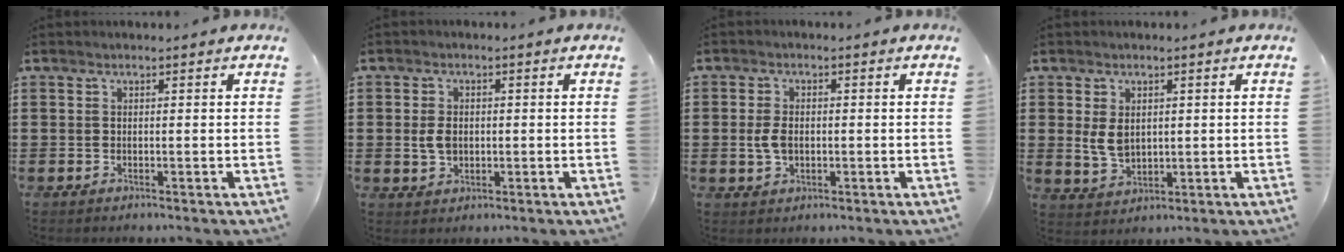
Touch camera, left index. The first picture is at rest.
{"total": 3.4, "force": [0.1, 2.3, 2.5], "torque": [-0.065, 0.002, -0.004]}
{"total": 3.5, "force": [-0.1, 2.2, 2.8], "torque": [-0.076, -0.002, -0.008]}
{"total": 4.1, "force": [0.8, 2.9, 2.7], "torque": [-0.057, 0.003, 0.011]}